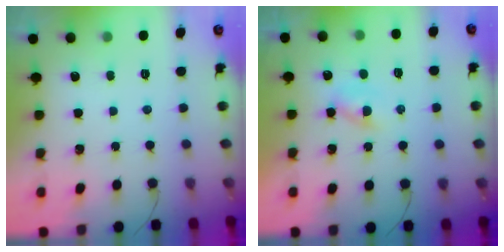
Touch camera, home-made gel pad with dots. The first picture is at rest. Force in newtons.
{"total": 1.7, "press": 1.5, "slide": 0.7}